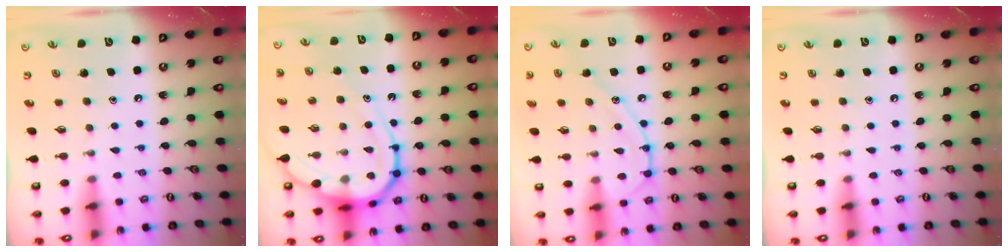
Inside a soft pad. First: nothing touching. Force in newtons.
{"total": 14.3, "press": 14.2, "slide": 1.4}
{"total": 10.1, "press": 10.1, "slide": 0.2}
{"total": 0.0}